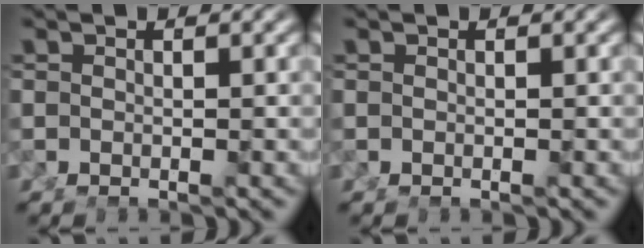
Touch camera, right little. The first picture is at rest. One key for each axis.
{"total": 0.0}